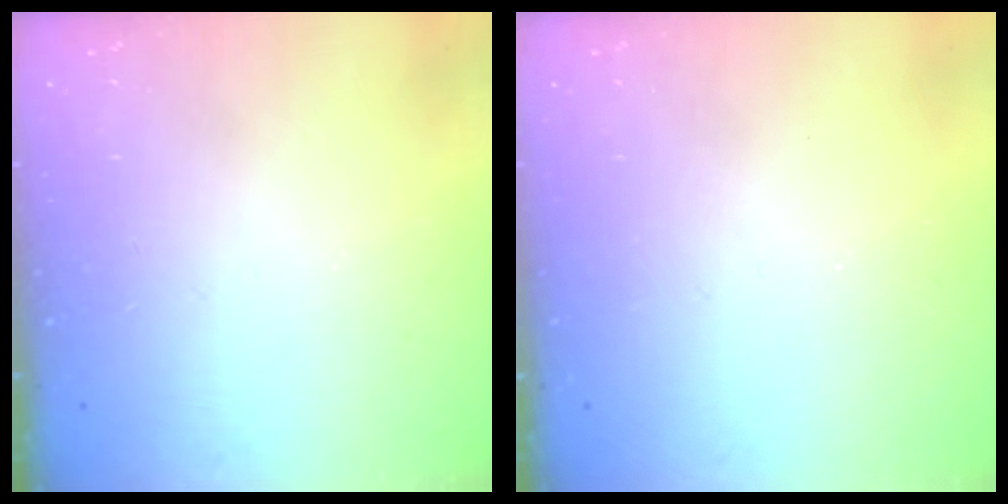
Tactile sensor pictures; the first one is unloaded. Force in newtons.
{"total": 0.0}